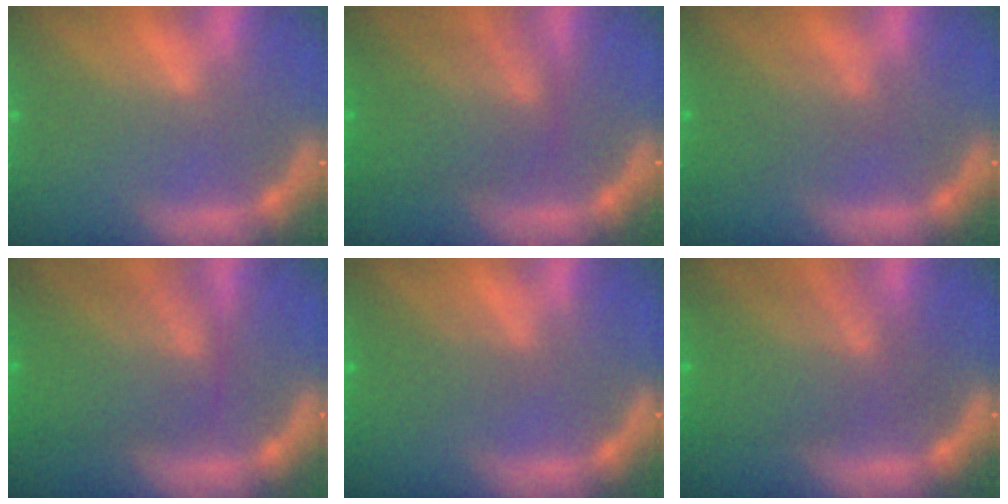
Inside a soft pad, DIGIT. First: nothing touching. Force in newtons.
{"total": 7.0}
{"total": 3.0}
{"total": 8.0}
{"total": 2.5}
{"total": 7.5}